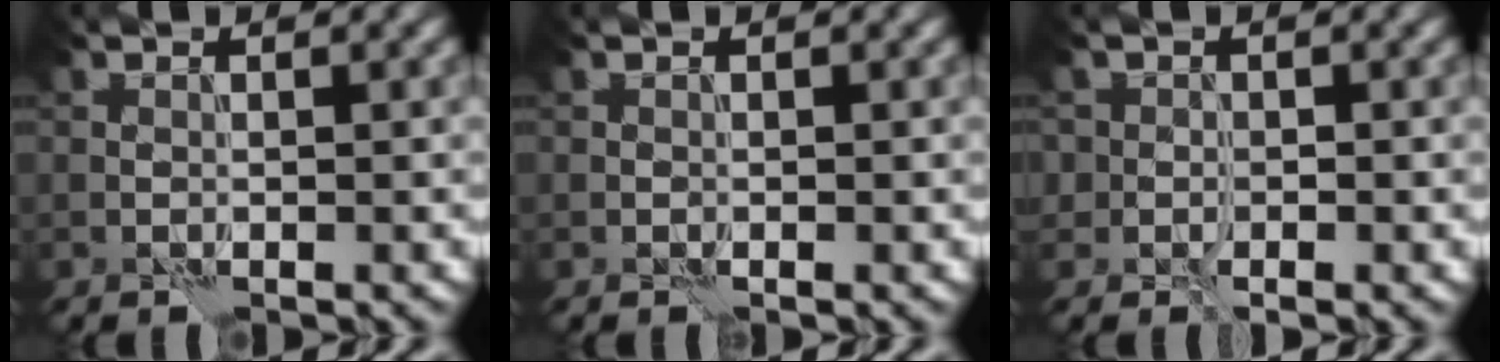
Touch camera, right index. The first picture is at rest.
{"total": 0.0}
{"total": 1.9, "force": [-0.5, 1.6, 0.9], "torque": [-0.007, -0.003, -0.010]}